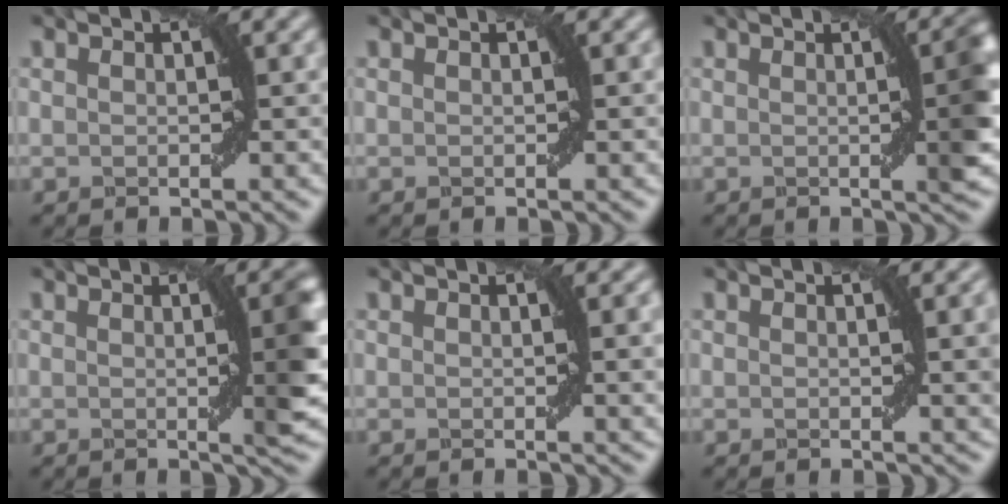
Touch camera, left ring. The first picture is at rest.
{"total": 0.0}
{"total": 5.2, "force": [0.2, 1.2, 5.1], "torque": [-0.047, 0.009, 0.002]}
{"total": 5.1, "force": [0.3, 1.1, 5.0], "torque": [-0.052, 0.005, 0.002]}
{"total": 2.3, "force": [0.4, 0.3, 2.3], "torque": [-0.026, 0.000, 0.007]}
{"total": 2.9, "force": [0.7, 0.6, 2.8], "torque": [-0.029, 0.003, 0.011]}